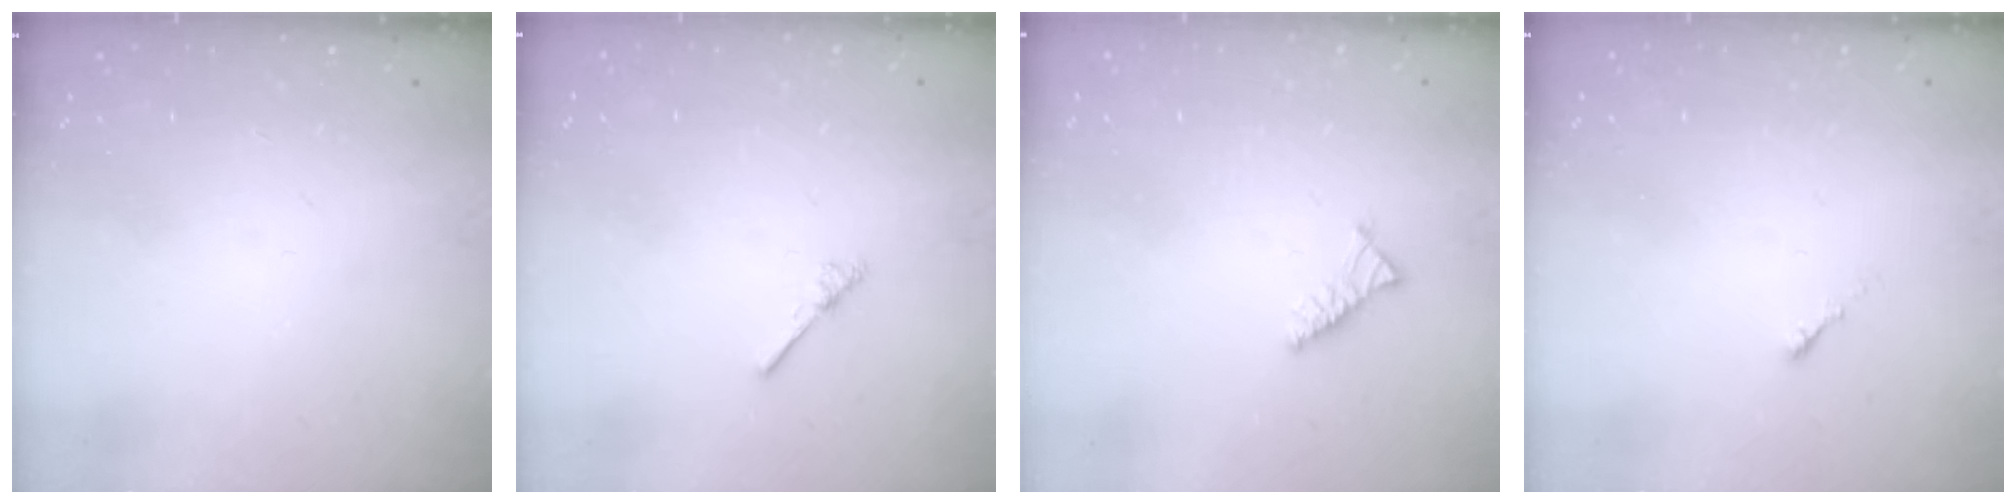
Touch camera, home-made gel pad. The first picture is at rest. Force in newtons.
{"total": 3.0, "press": 3.0, "slide": 0.3}
{"total": 3.1, "press": 3.0, "slide": 0.7}
{"total": 0.0}